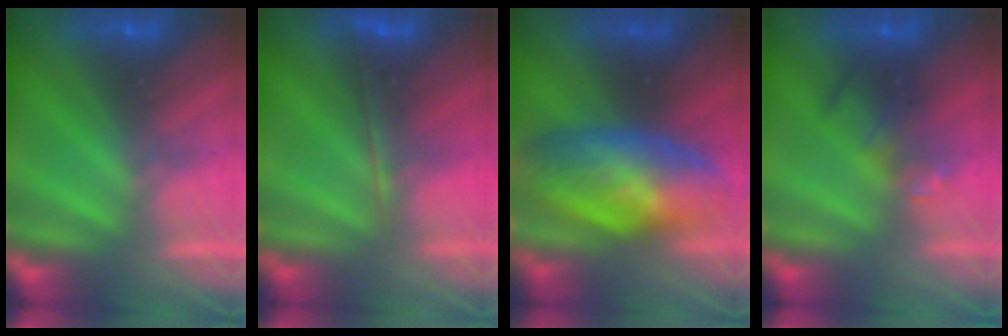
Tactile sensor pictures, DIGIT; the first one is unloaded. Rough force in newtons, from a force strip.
{"total": 1.8}
{"total": 9.5}
{"total": 2.4}